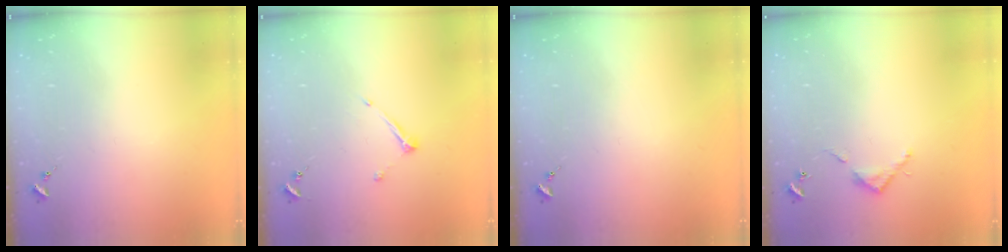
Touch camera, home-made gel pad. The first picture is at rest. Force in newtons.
{"total": 5.9, "press": 5.9, "slide": 0.6}
{"total": 0.0}
{"total": 3.7, "press": 3.7, "slide": 0.2}